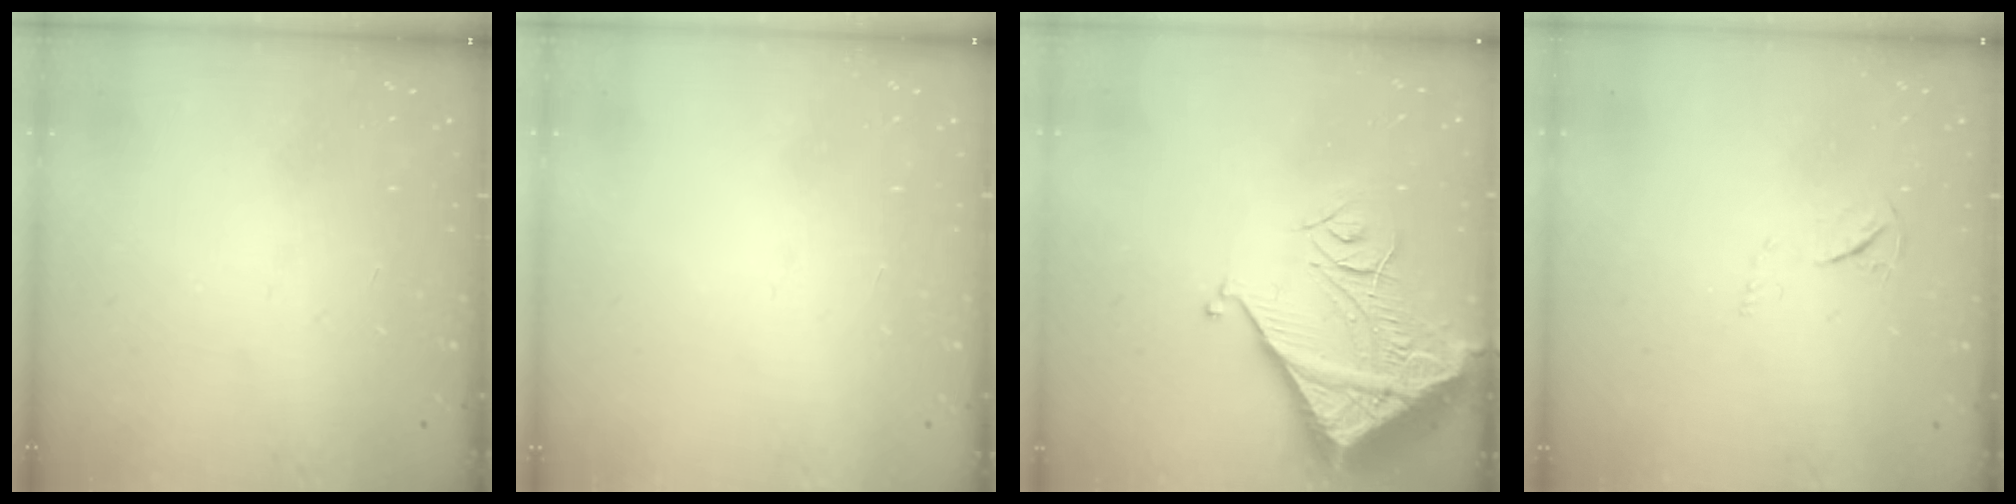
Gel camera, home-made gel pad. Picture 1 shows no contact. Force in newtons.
{"total": 1.5, "press": 1.5, "slide": 0.1}
{"total": 10.3, "press": 10.3, "slide": 1.3}
{"total": 3.1, "press": 3.1, "slide": 0.5}